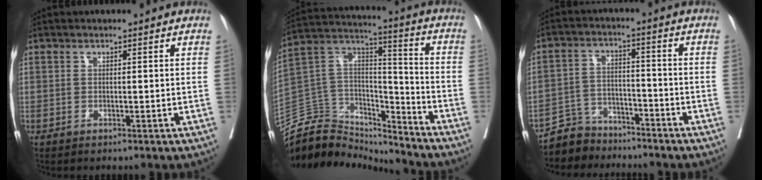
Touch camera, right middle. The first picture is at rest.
{"total": 17.5, "force": [-16.7, 5.0, 1.4], "torque": [-0.027, 0.075, -0.289]}
{"total": 6.8, "force": [-6.2, 2.9, -0.3], "torque": [0.008, 0.015, -0.115]}